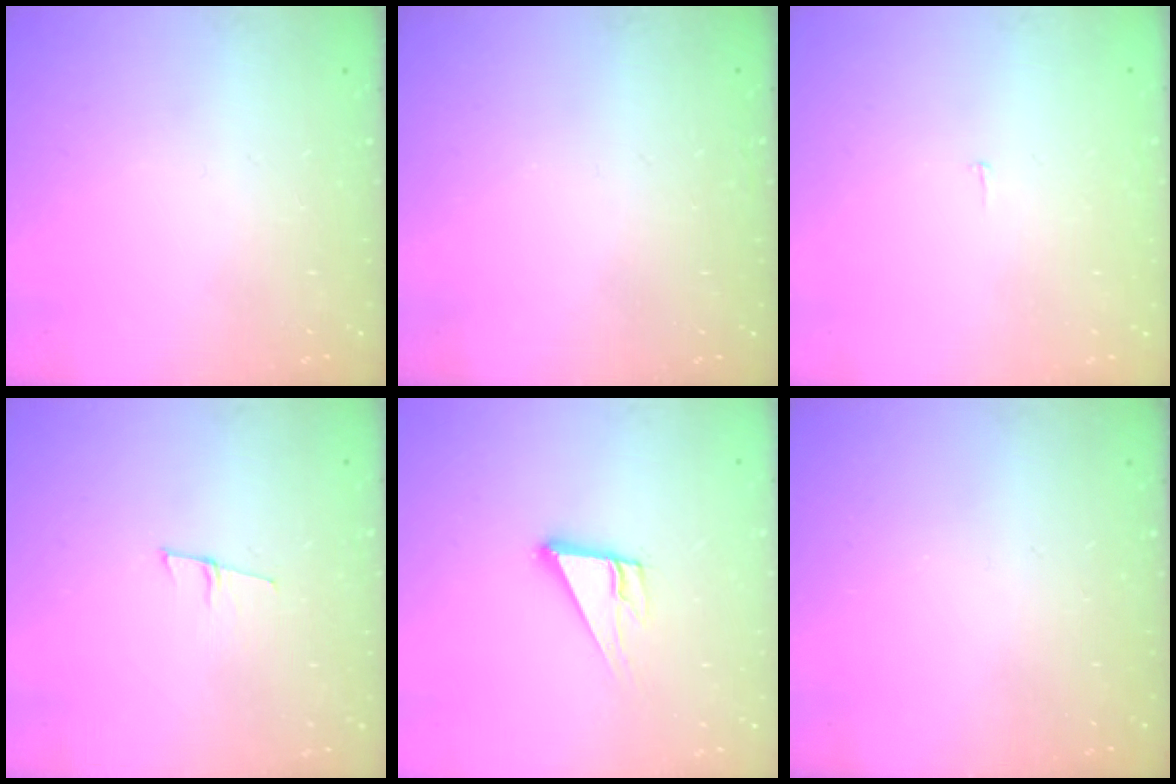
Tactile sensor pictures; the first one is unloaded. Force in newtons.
{"total": 1.6, "press": 1.6, "slide": 0.1}
{"total": 2.2, "press": 2.2, "slide": 0.1}
{"total": 4.4, "press": 4.3, "slide": 1.0}
{"total": 6.6, "press": 6.6, "slide": 0.6}
{"total": 0.0}